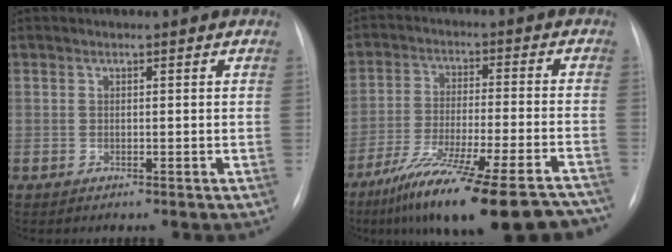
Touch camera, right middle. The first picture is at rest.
{"total": 24.7, "force": [-20.0, 2.4, 14.2], "torque": [-0.176, -0.027, -0.300]}